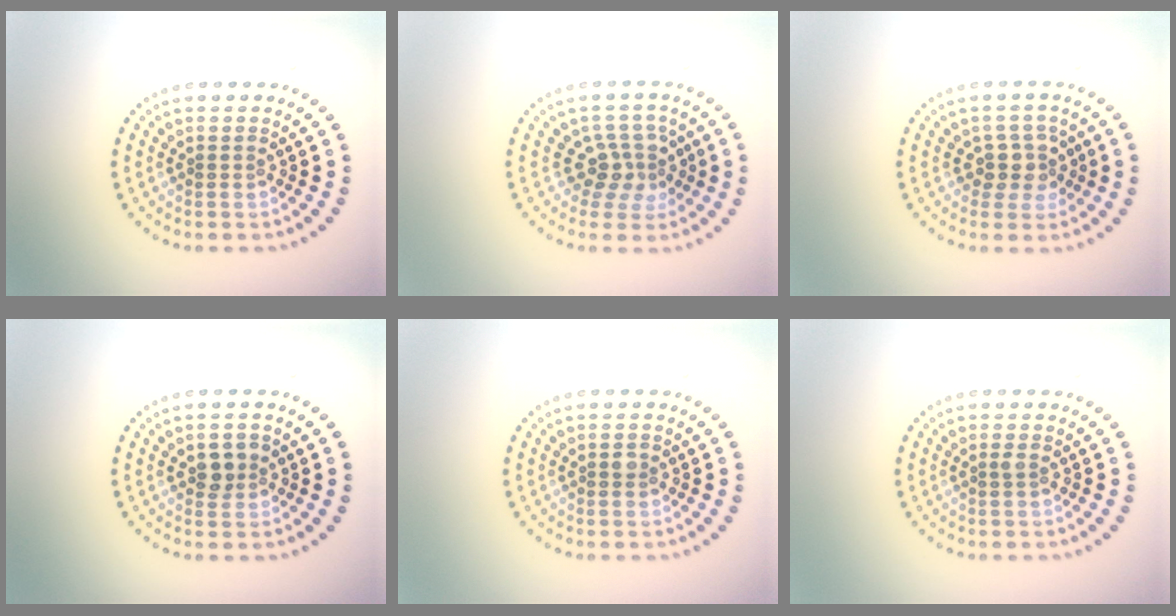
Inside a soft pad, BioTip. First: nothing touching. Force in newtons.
{"total": 2.7, "press": 2.0, "slide": 1.8}
{"total": 2.4, "press": 2.0, "slide": 1.3}
{"total": 1.8, "press": 1.8, "slide": 0.5}
{"total": 0.9, "press": 0.9, "slide": 0.1}
{"total": 0.6, "press": 0.4, "slide": 0.4}